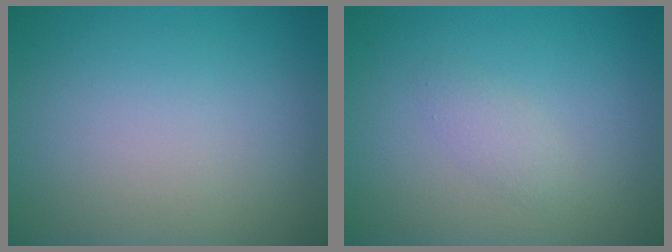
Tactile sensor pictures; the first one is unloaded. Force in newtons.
{"total": 1.1, "press": 1.1, "slide": 0.1}